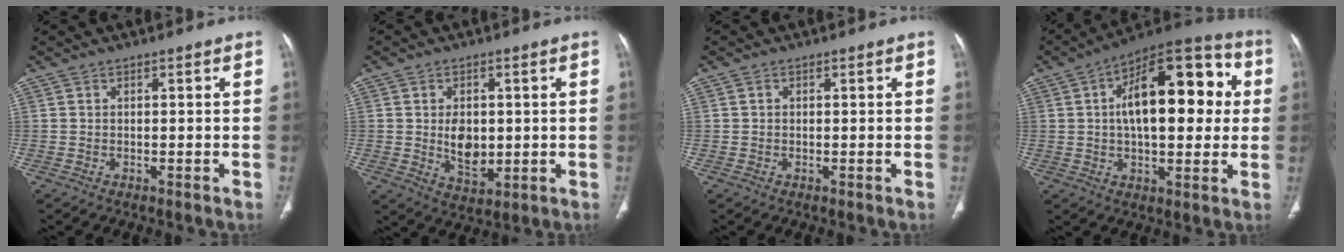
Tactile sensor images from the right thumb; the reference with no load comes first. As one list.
[{"total": 6.9, "force": [0.3, 4.6, 5.2], "torque": [-0.065, -0.012, 0.018]}, {"total": 0.5, "force": [0.1, 0.5, 0.2], "torque": [-0.001, 0.002, 0.001]}, {"total": 22.2, "force": [3.8, 10.8, 19.1], "torque": [-0.252, 0.025, 0.046]}]